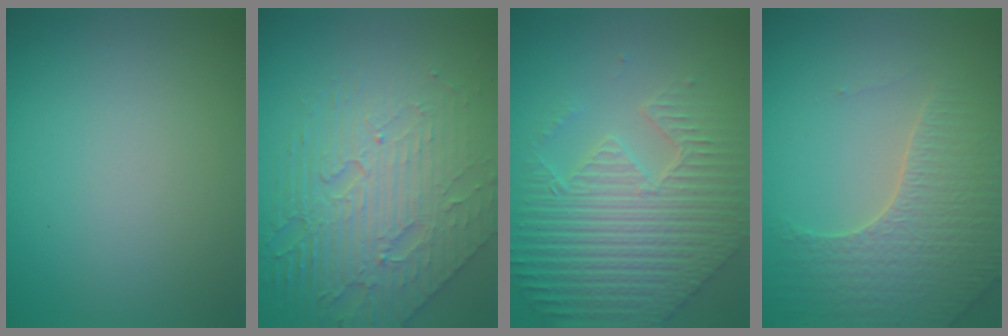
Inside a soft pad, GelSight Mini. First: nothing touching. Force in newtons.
{"total": 6.7, "press": 5.3, "slide": 4.1}
{"total": 8.1, "press": 6.0, "slide": 5.5}
{"total": 3.9, "press": 3.9, "slide": 0.6}